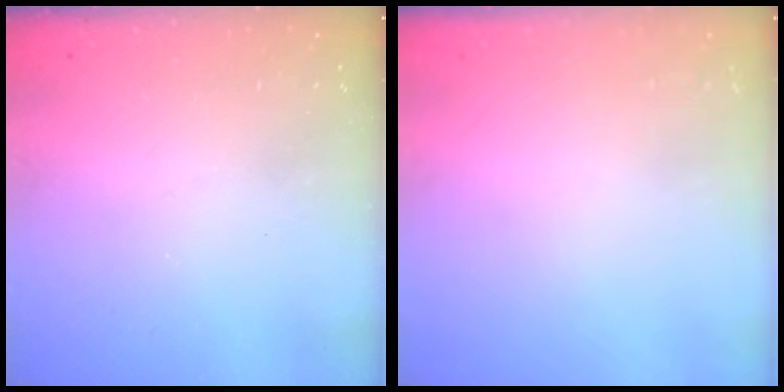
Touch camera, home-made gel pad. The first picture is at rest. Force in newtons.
{"total": 0.0}